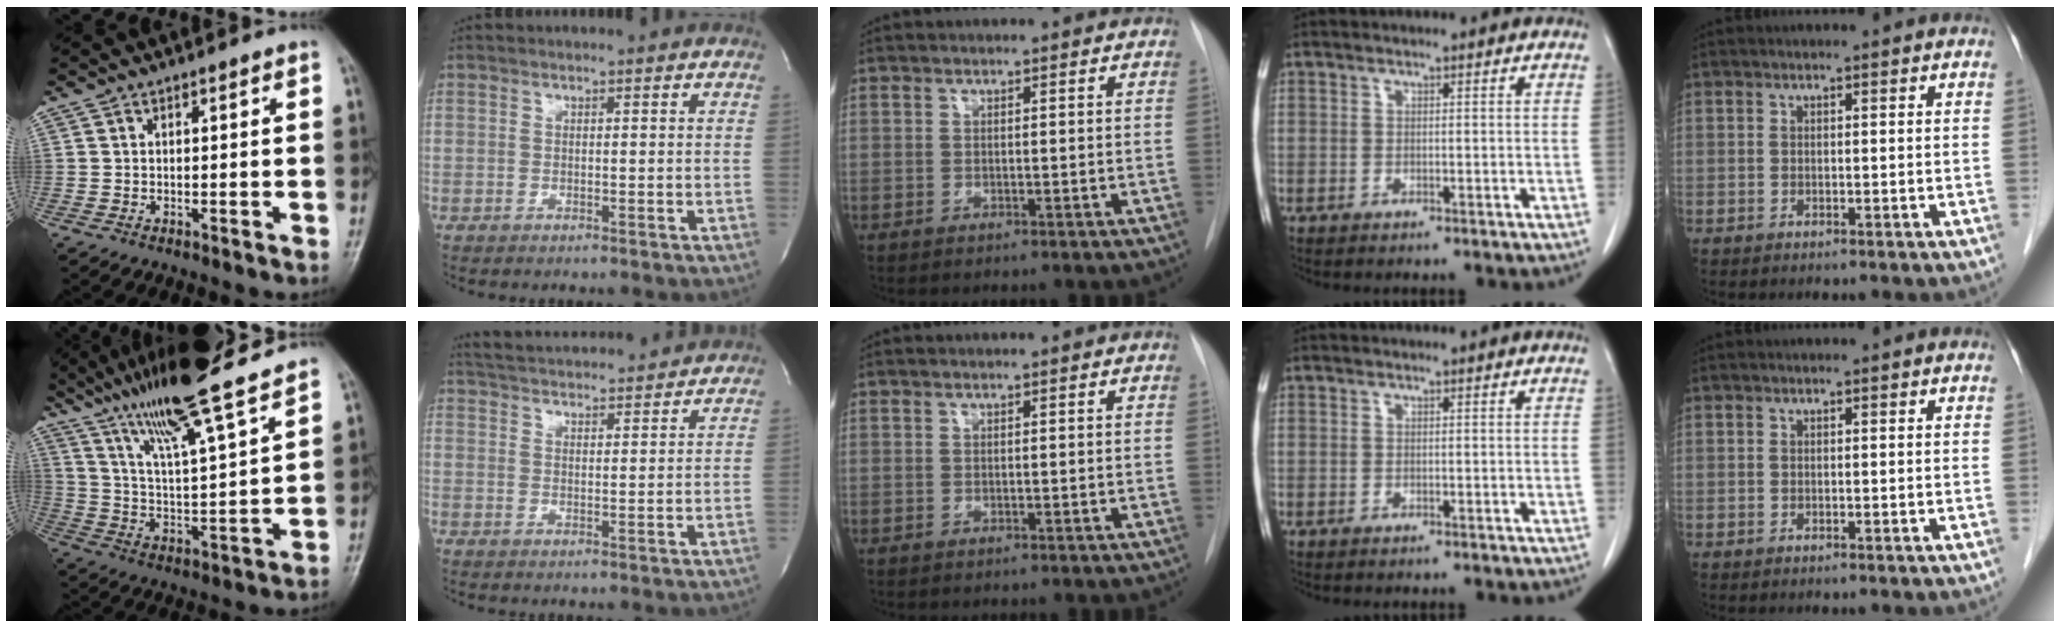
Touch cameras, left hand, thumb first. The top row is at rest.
{"thumb": {"total": 19.3, "force": [15.2, 1.0, 11.8], "torque": [-0.180, -0.056, 0.263]}, "index": {"total": 13.9, "force": [13.2, 1.6, 4.1], "torque": [-0.077, 0.026, 0.194]}}